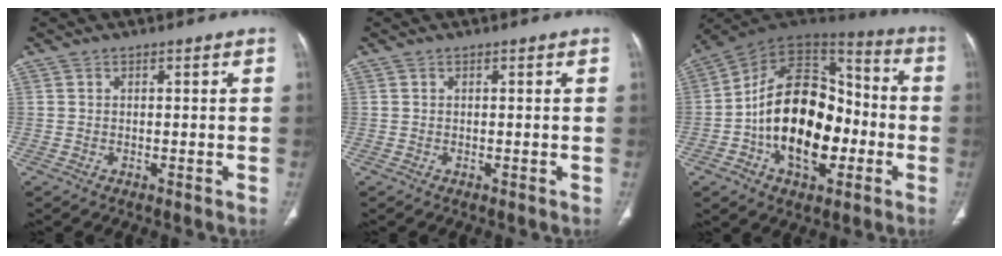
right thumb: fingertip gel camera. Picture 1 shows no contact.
{"total": 0.0}
{"total": 23.4, "force": [-4.9, 14.2, 18.0], "torque": [-0.260, 0.045, -0.081]}